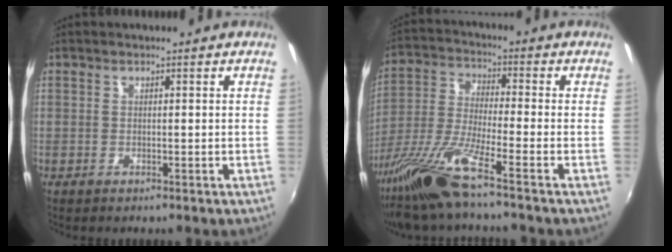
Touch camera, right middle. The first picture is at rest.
{"total": 14.1, "force": [-11.0, -0.5, 8.9], "torque": [-0.191, -0.029, -0.214]}